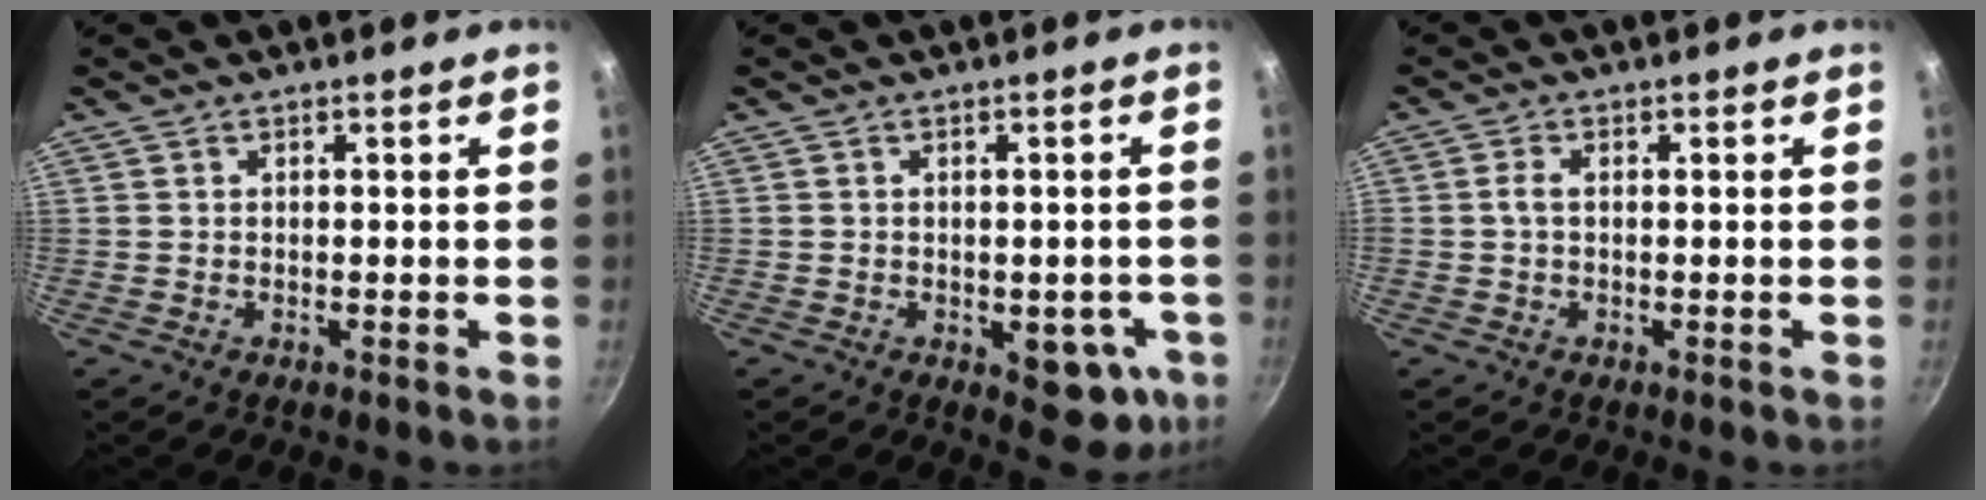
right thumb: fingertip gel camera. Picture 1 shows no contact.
{"total": 7.2, "force": [-2.7, 3.9, 5.5], "torque": [-0.037, 0.009, -0.024]}
{"total": 1.6, "force": [-0.1, 0.8, 1.4], "torque": [-0.029, 0.001, -0.003]}